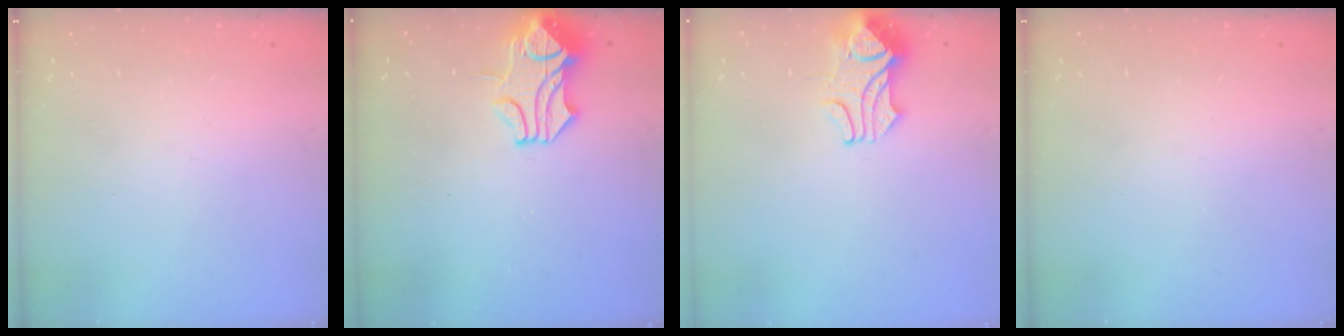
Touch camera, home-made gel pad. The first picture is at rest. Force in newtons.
{"total": 1.6, "press": 0.8, "slide": 1.4}
{"total": 2.3, "press": 2.2, "slide": 0.8}
{"total": 0.0}